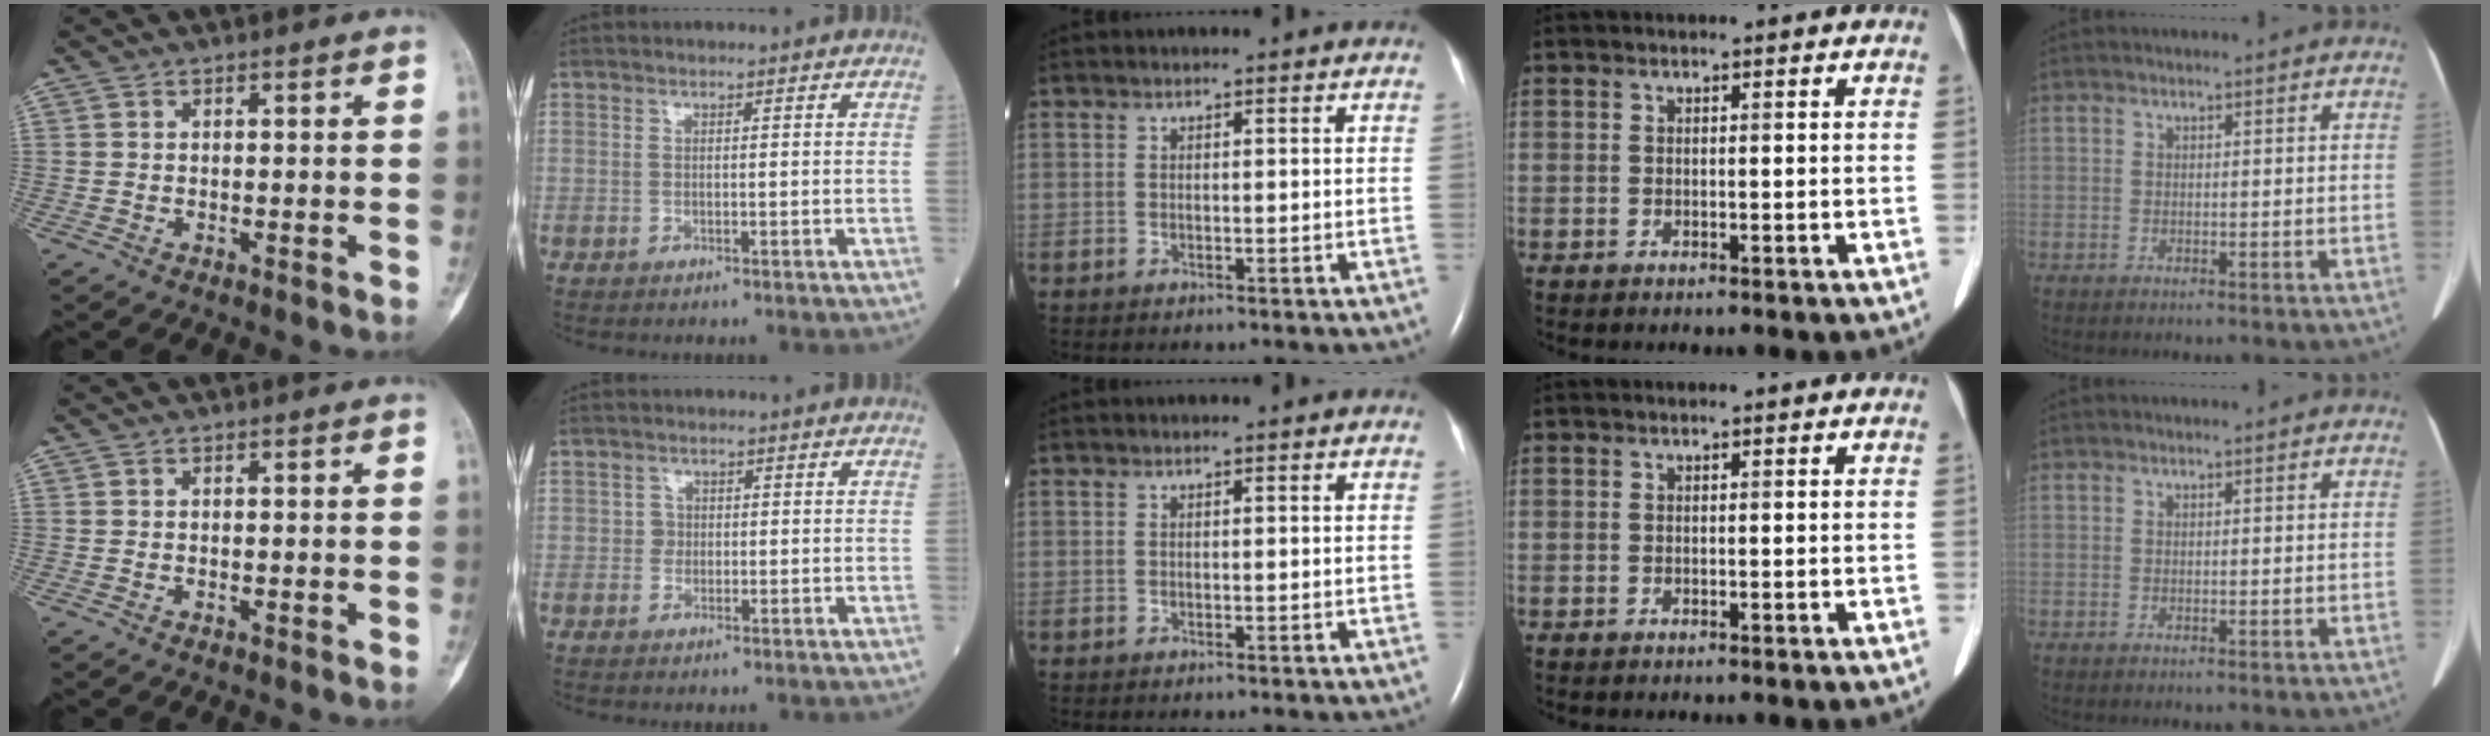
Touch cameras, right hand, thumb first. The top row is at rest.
{"index": {"total": 1.0, "force": [0.0, 1.0, 0.1], "torque": [0.002, 0.005, 0.001]}}